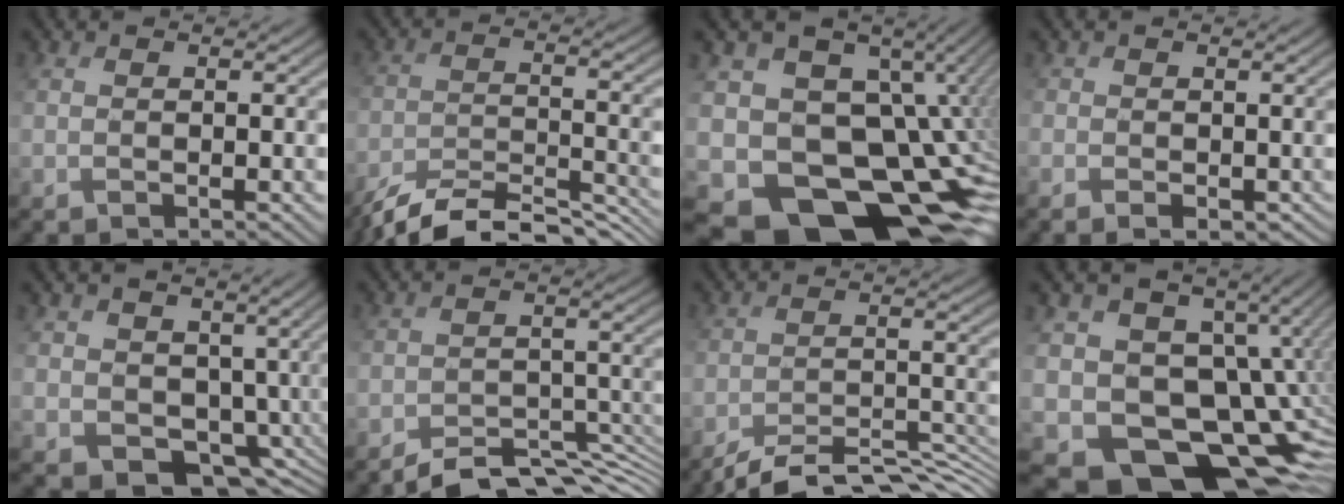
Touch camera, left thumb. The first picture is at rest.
{"total": 10.5, "force": [-9.7, 1.9, 3.5], "torque": [-0.052, -0.008, -0.159]}
{"total": 20.1, "force": [-9.0, 13.5, 11.8], "torque": [-0.186, -0.004, -0.120]}
{"total": 1.1, "force": [-0.4, 0.9, 0.6], "torque": [-0.011, -0.006, -0.007]}
{"total": 8.2, "force": [0.0, 6.9, 4.5], "torque": [-0.113, -0.030, 0.002]}
{"total": 6.6, "force": [-6.2, 1.7, 1.5], "torque": [-0.009, -0.012, -0.107]}
{"total": 8.2, "force": [-7.7, 1.3, 2.6], "torque": [-0.037, -0.006, -0.128]}
{"total": 17.0, "force": [-6.0, 12.4, 10.0], "torque": [-0.173, -0.028, -0.075]}